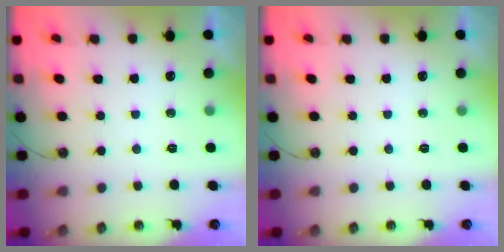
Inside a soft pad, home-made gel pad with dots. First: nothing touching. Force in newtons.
{"total": 0.0}